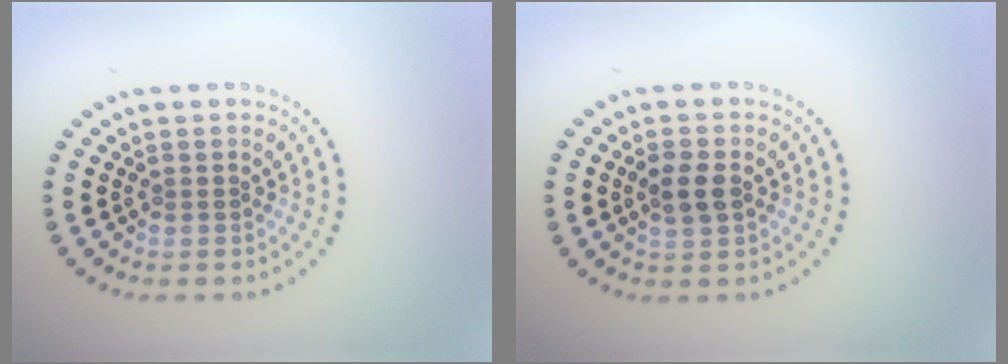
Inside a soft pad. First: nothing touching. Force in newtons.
{"total": 2.3, "press": 2.3, "slide": 0.1}